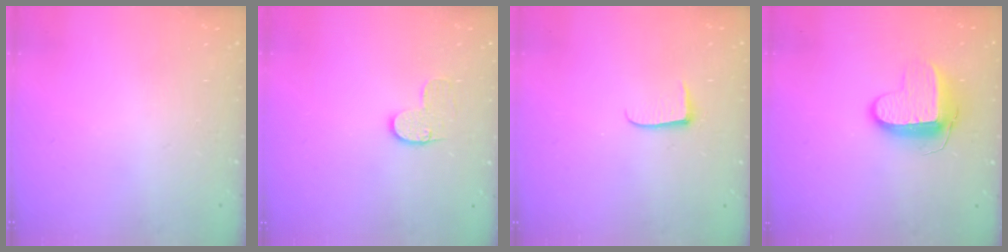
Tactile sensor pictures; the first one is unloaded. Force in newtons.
{"total": 6.3, "press": 6.3, "slide": 0.3}
{"total": 4.9, "press": 4.8, "slide": 0.6}
{"total": 10.3, "press": 10.3, "slide": 1.0}